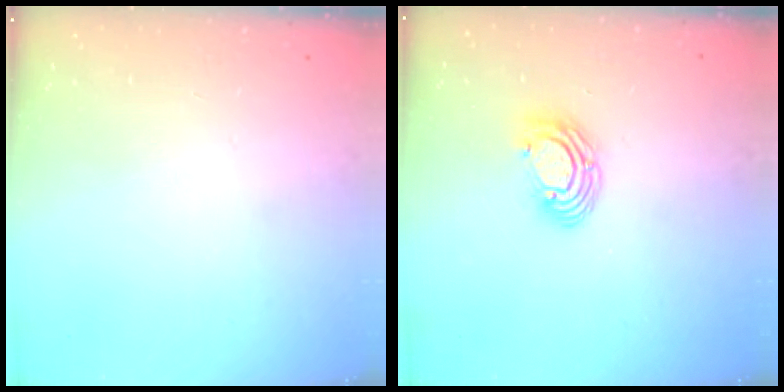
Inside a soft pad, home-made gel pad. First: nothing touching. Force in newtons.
{"total": 7.0, "press": 6.9, "slide": 0.8}